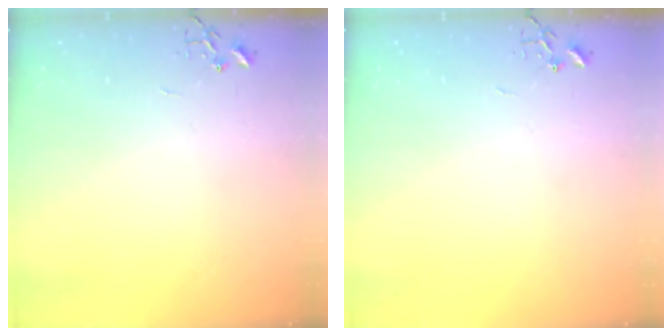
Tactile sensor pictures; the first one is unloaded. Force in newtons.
{"total": 0.0}